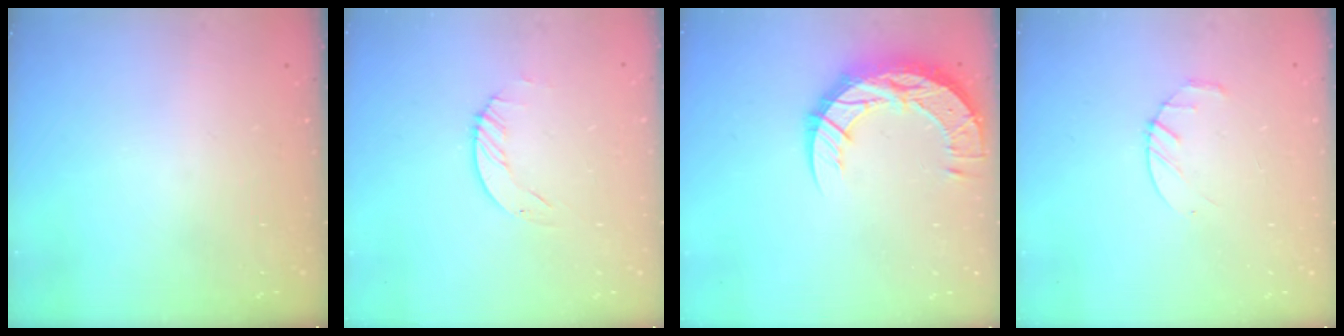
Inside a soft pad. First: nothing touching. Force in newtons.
{"total": 1.2, "press": 1.2, "slide": 0.2}
{"total": 15.7, "press": 15.6, "slide": 1.2}
{"total": 3.2, "press": 3.2, "slide": 0.5}